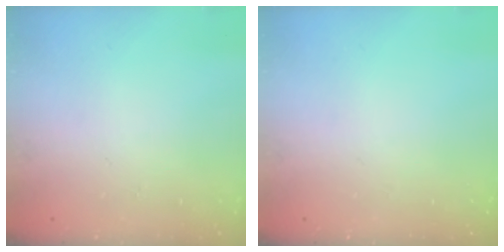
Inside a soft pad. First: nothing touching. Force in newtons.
{"total": 0.0}